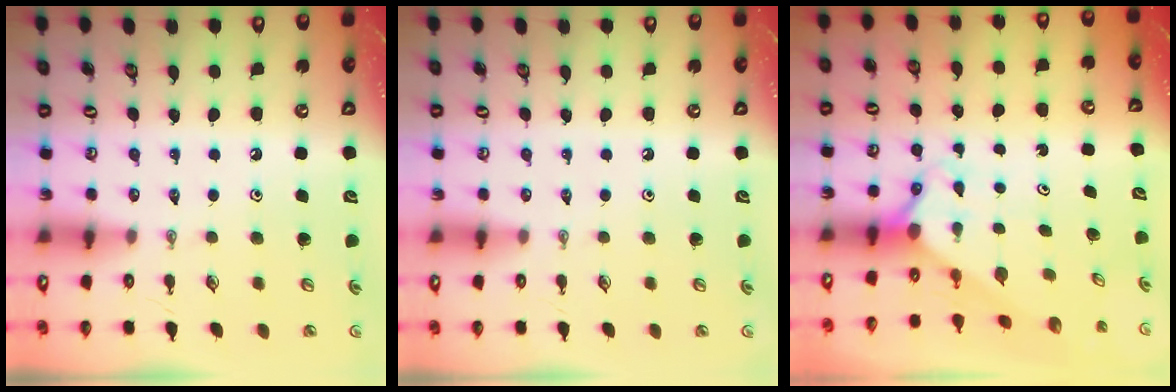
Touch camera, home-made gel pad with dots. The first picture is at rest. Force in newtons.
{"total": 0.0}
{"total": 2.2, "press": 2.2, "slide": 0.2}